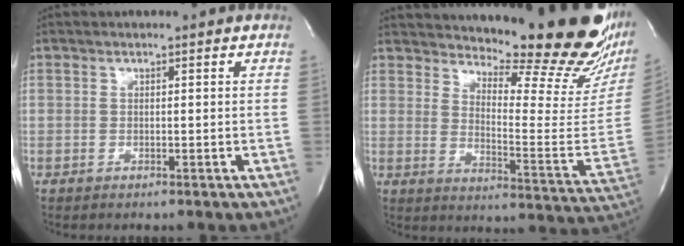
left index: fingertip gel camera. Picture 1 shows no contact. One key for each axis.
{"total": 23.8, "fx": 21.0, "fy": 3.3, "fz": 10.8, "tx": -0.157, "ty": -0.112, "tz": 0.256}